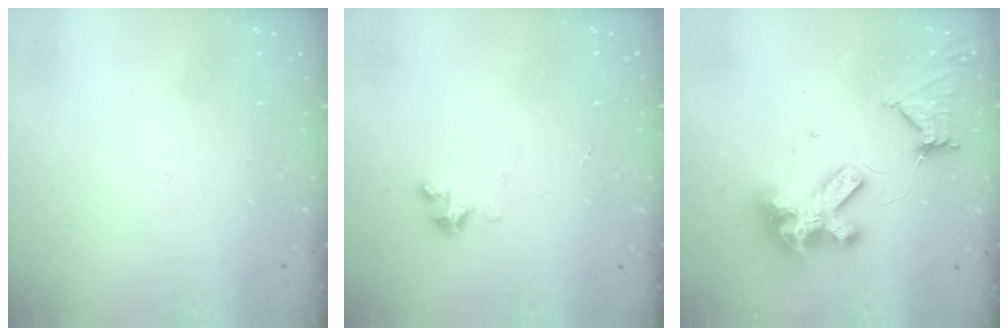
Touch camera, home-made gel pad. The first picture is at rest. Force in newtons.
{"total": 2.5, "press": 2.5, "slide": 0.2}
{"total": 14.3, "press": 14.2, "slide": 1.7}